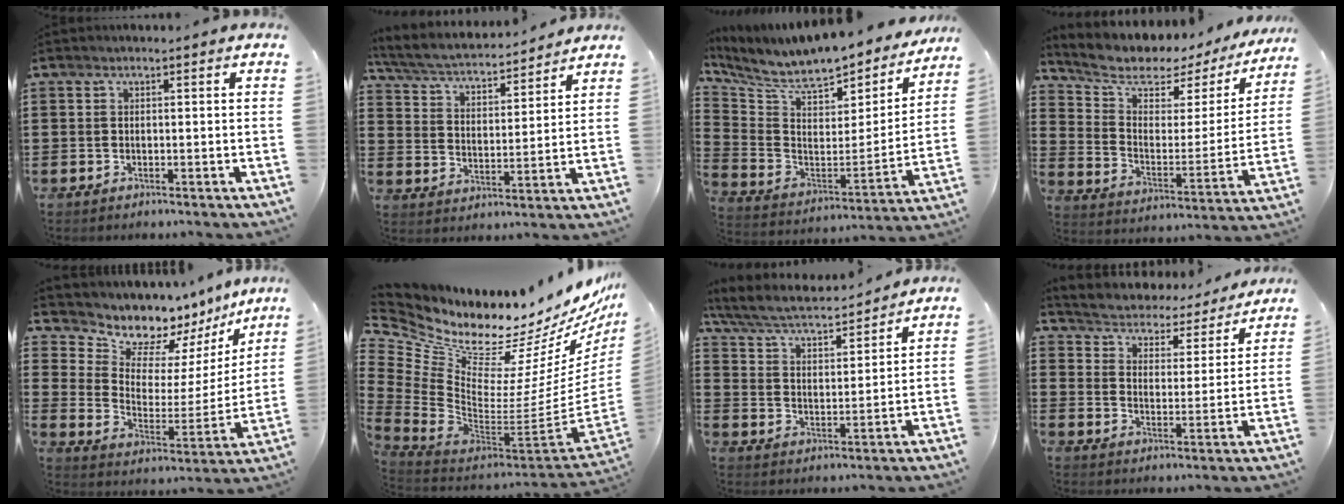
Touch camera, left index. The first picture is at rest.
{"total": 3.9, "force": [3.7, 0.5, 1.2], "torque": [-0.045, -0.029, 0.057]}
{"total": 8.2, "force": [7.1, 2.2, 3.3], "torque": [-0.095, -0.065, 0.118]}
{"total": 6.3, "force": [4.7, 3.1, 2.9], "torque": [-0.081, -0.037, 0.076]}
{"total": 8.9, "force": [8.3, 3.0, 1.5], "torque": [-0.057, -0.080, 0.141]}
{"total": 10.2, "force": [8.9, 2.2, 4.5], "torque": [-0.117, -0.107, 0.144]}
{"total": 5.2, "force": [4.6, 0.9, 2.2], "torque": [-0.064, -0.031, 0.073]}
{"total": 3.3, "force": [3.3, 0.4, -0.2], "torque": [-0.021, -0.034, 0.047]}